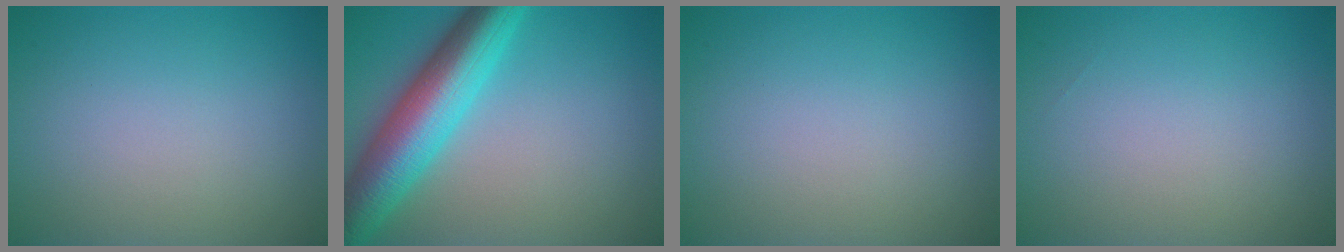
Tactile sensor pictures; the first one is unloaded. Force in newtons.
{"total": 9.0, "press": 9.0, "slide": 0.1}
{"total": 0.0}
{"total": 0.0}